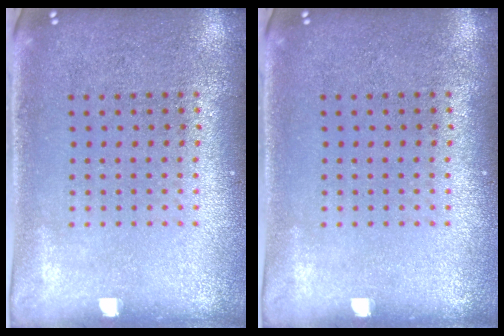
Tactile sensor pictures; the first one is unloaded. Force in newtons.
{"total": 0.0}